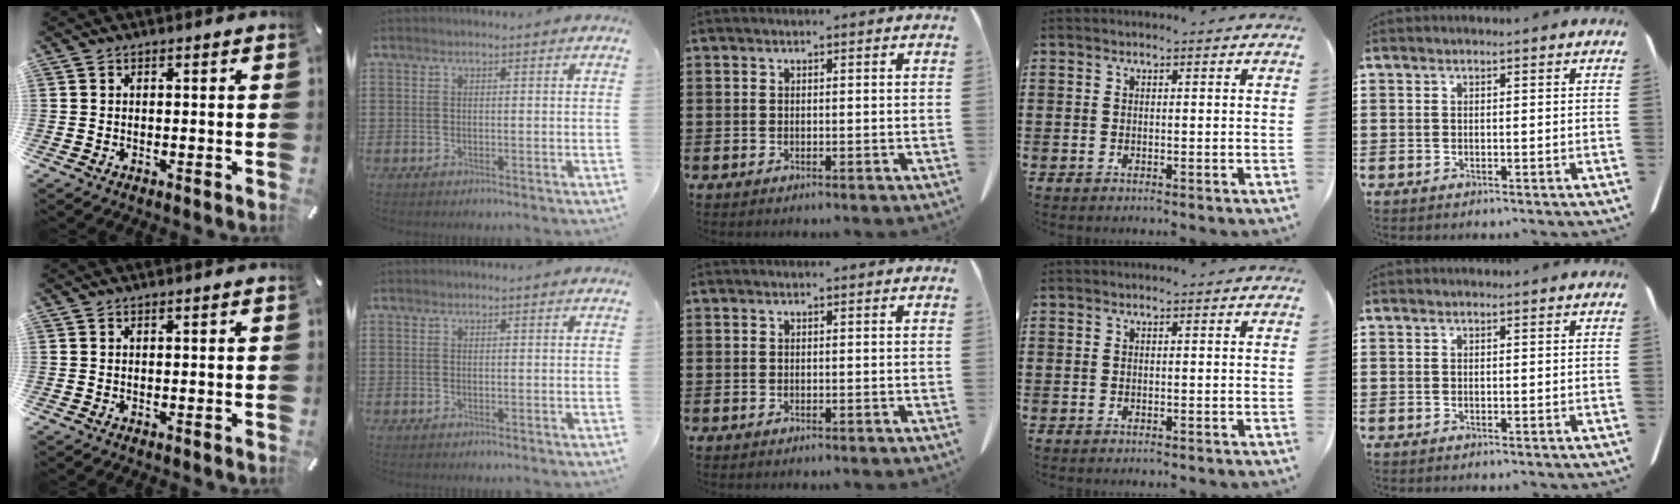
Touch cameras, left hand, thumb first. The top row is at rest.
{}